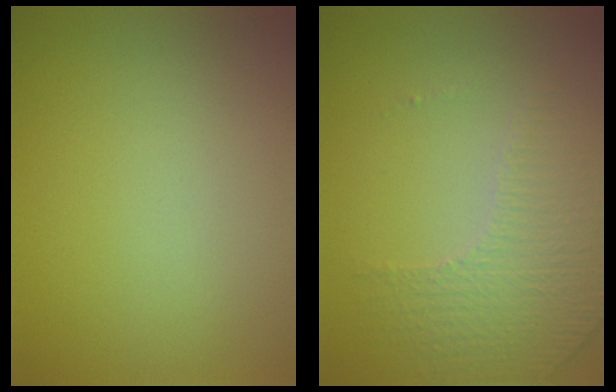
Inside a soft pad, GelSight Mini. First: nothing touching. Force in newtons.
{"total": 4.4, "press": 2.8, "slide": 3.3}